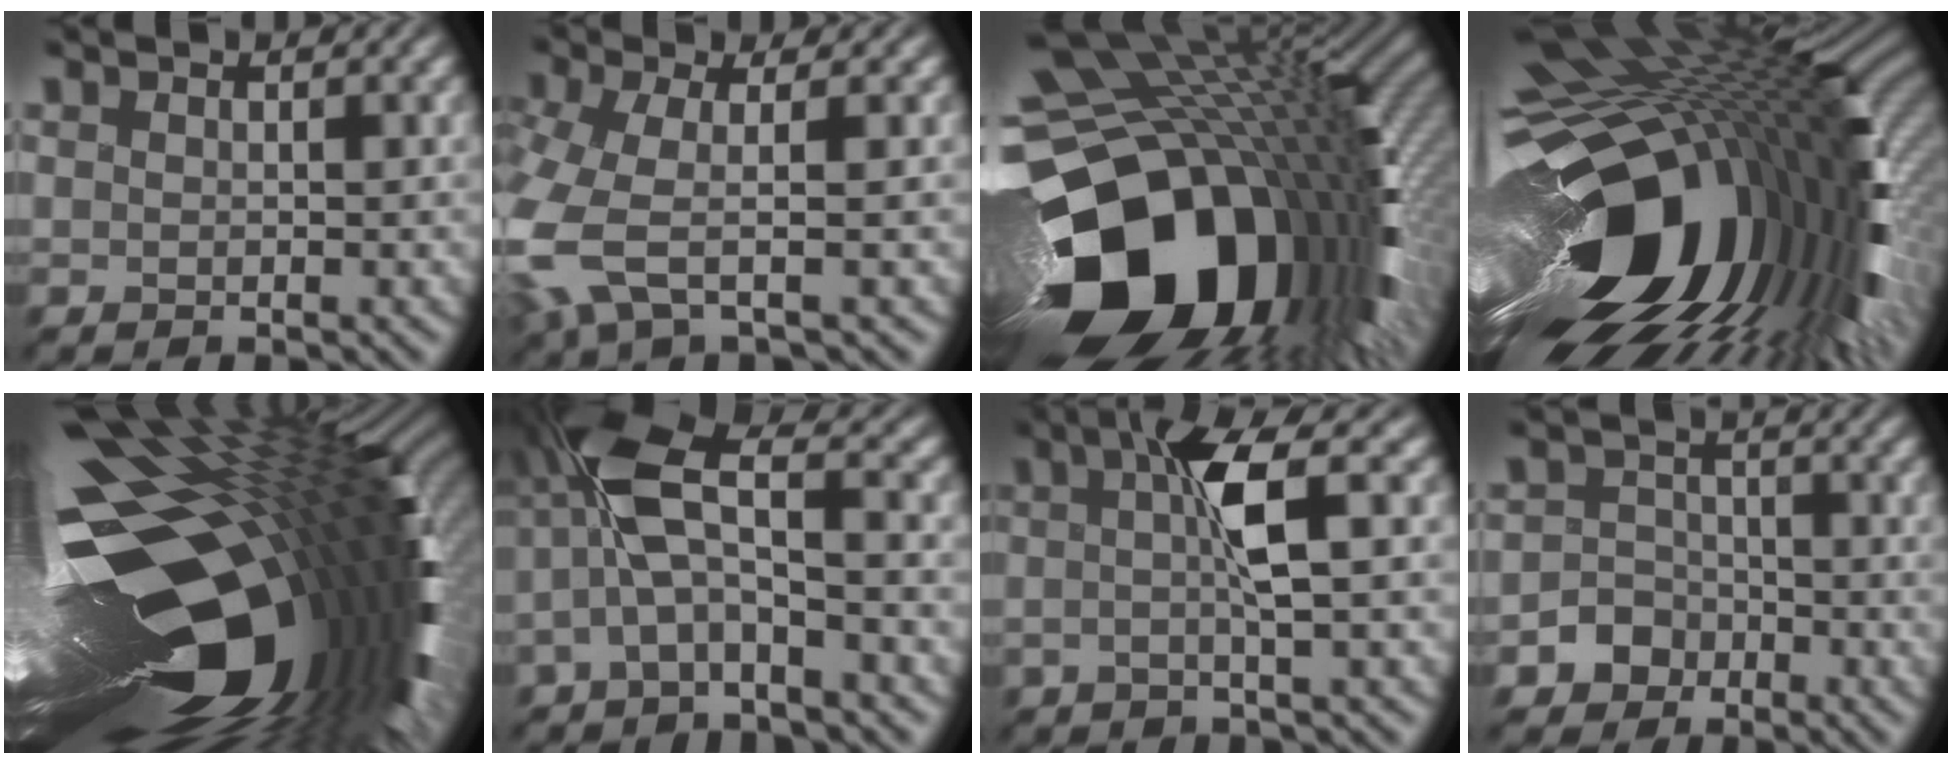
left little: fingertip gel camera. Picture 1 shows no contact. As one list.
[{"total": 5.8, "force": [-2.3, 1.8, 5.0], "torque": [-0.142, -0.007, -0.050]}, {"total": 19.3, "force": [-8.0, 11.9, 12.8], "torque": [-0.263, -0.042, -0.122]}, {"total": 17.5, "force": [-5.4, 9.0, 14.0], "torque": [-0.250, -0.029, -0.092]}, {"total": 18.9, "force": [-4.4, 8.3, 16.4], "torque": [-0.279, -0.047, -0.071]}, {"total": 6.2, "force": [-1.2, 2.0, 5.7], "torque": [-0.127, 0.014, -0.031]}, {"total": 4.1, "force": [-0.1, 0.0, 4.1], "torque": [-0.085, 0.006, 0.002]}, {"total": 2.8, "force": [-2.3, 1.6, -0.3], "torque": [0.015, 0.003, -0.039]}]